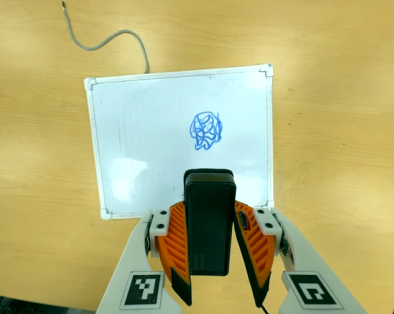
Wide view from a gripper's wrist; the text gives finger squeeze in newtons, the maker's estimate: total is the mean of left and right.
{"total": 5.8, "left": 4.3, "right": 7.2}